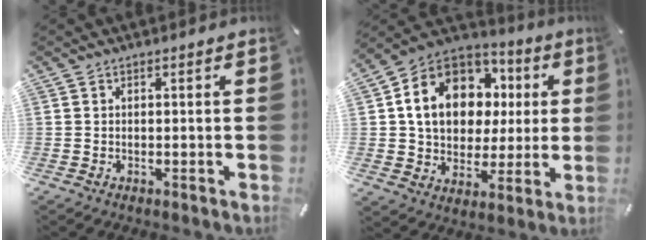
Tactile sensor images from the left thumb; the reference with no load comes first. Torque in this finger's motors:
{"motor_torque": [1.97, 3.04, 1.57, -1.20, 0.23]}